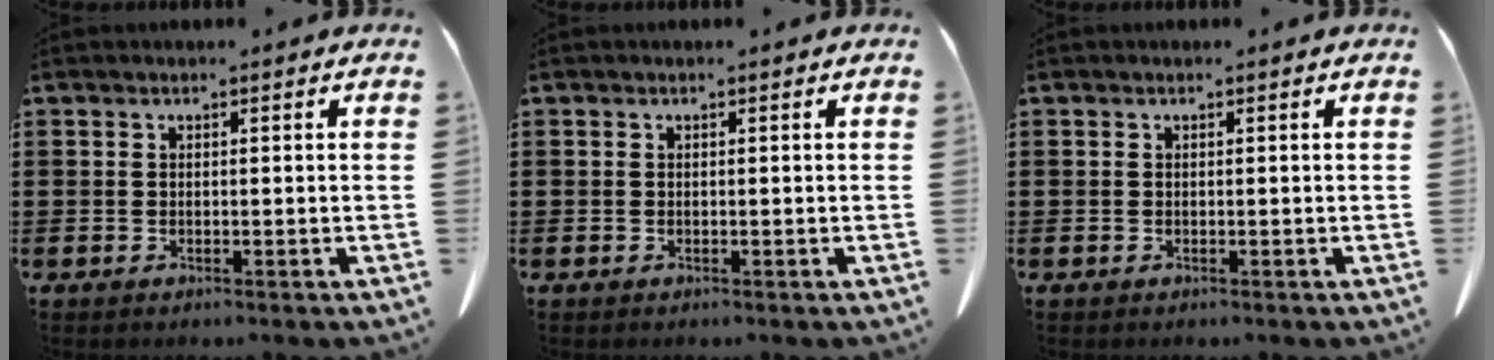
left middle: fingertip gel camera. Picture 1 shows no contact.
{"total": 0.0}
{"total": 0.0}